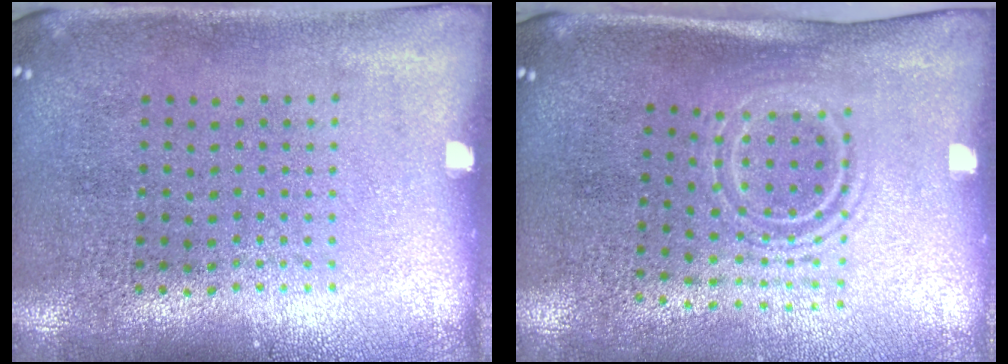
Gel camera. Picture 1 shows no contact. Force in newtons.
{"total": 1.6, "press": 1.1, "slide": 1.2}